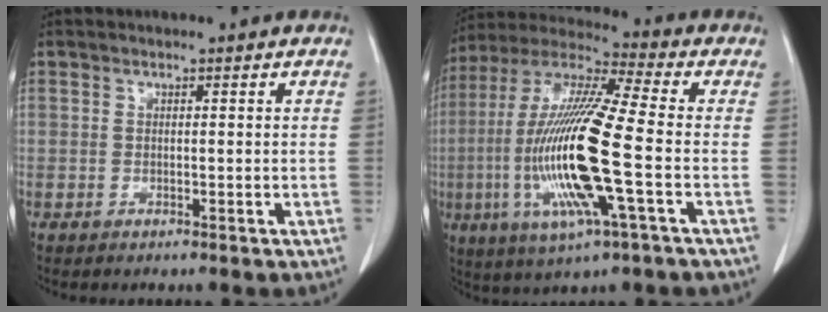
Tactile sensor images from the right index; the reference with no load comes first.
{"total": 19.1, "force": [-3.8, 1.3, 18.7], "torque": [-0.399, -0.013, -0.076]}